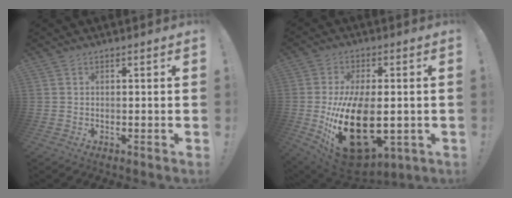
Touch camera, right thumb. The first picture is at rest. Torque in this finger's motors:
{"motor_torque": [1.19, 1.34, 2.66, -0.12, 0.90]}